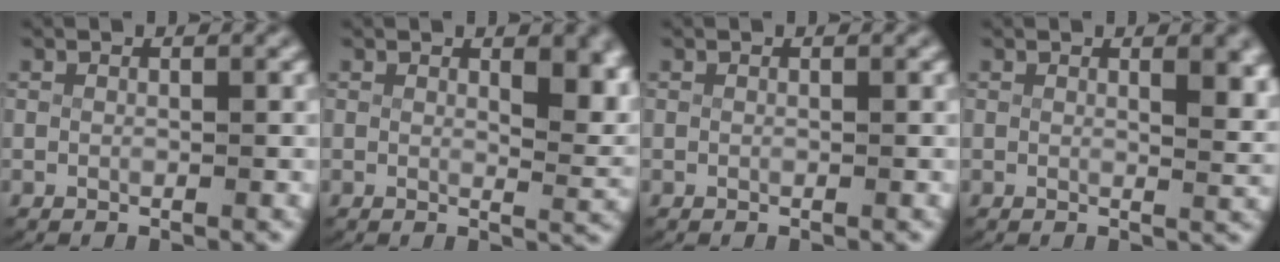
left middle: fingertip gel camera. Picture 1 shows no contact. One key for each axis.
{"total": 3.8, "fx": 1.8, "fy": 1.4, "fz": 3.1, "tx": -0.030, "ty": -0.018, "tz": 0.030}
{"total": 0.0}
{"total": 2.3, "fx": 1.3, "fy": 0.4, "fz": 1.8, "tx": -0.019, "ty": -0.012, "tz": 0.021}